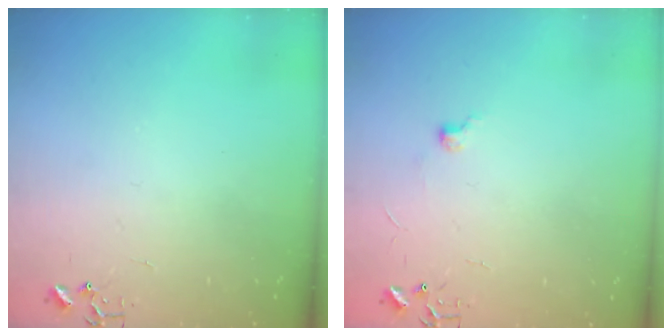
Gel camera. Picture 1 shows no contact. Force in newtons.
{"total": 4.7, "press": 4.7, "slide": 0.6}